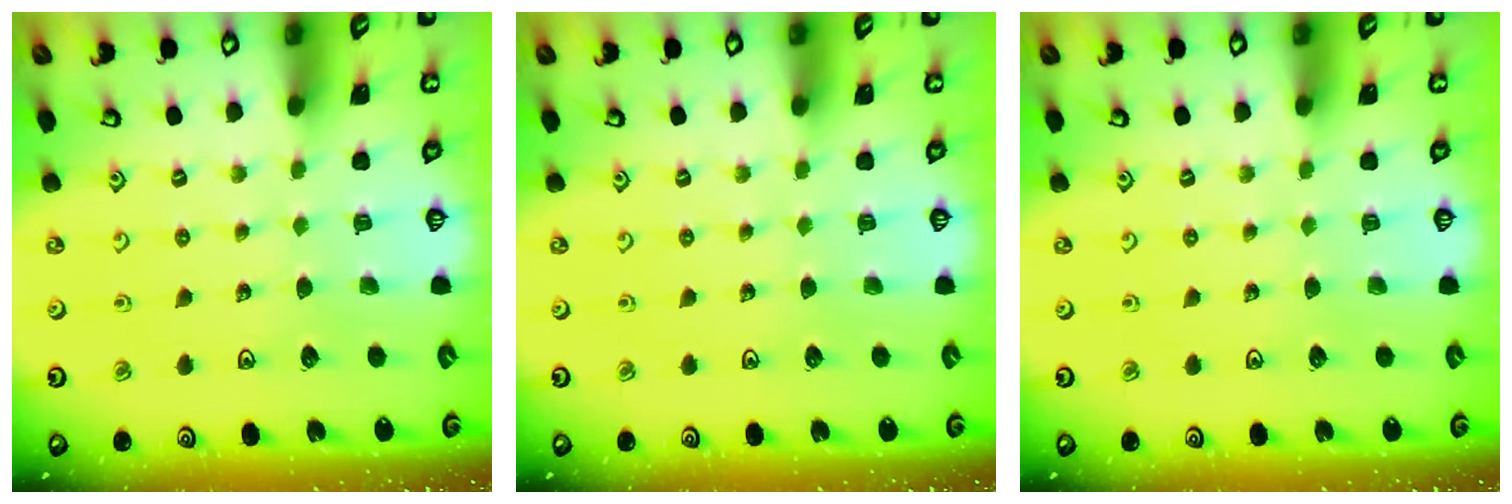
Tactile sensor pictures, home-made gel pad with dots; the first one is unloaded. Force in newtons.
{"total": 0.0}
{"total": 0.0}